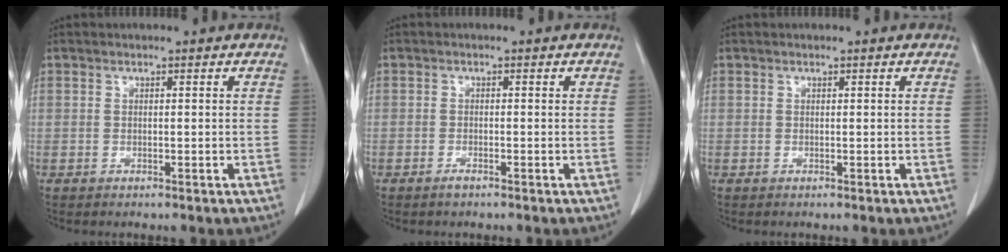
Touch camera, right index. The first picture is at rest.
{"total": 0.9, "force": [-0.8, 0.0, 0.5], "torque": [-0.010, 0.000, -0.012]}
{"total": 0.0}